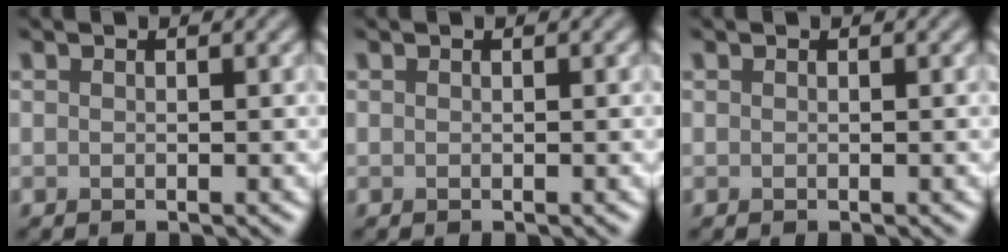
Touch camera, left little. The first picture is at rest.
{"total": 0.0}
{"total": 0.0}